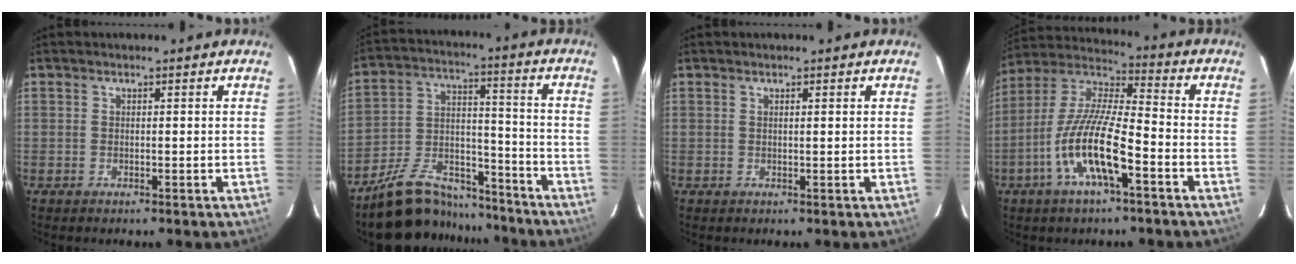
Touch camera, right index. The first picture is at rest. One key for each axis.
{"total": 16.8, "fx": -14.0, "fy": 7.1, "fz": 6.0, "tx": -0.125, "ty": 0.037, "tz": -0.216}
{"total": 0.9, "fx": 0.5, "fy": -0.5, "fz": 0.4, "tx": -0.009, "ty": -0.002, "tz": 0.007}
{"total": 14.6, "fx": -6.3, "fy": 3.0, "fz": 12.8, "tx": -0.259, "ty": -0.008, "tz": -0.125}